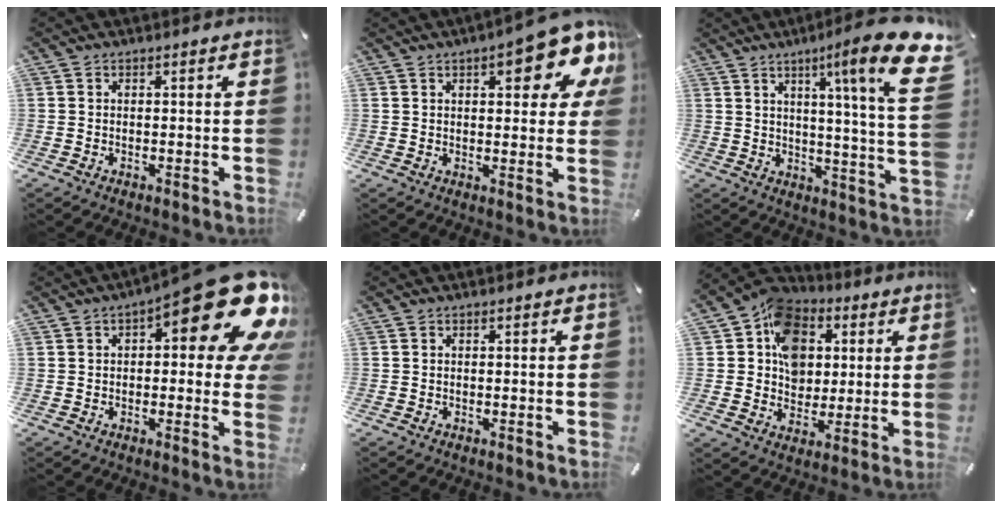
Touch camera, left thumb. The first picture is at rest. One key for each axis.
{"total": 14.2, "fx": 7.2, "fy": 5.2, "fz": 11.0, "tx": -0.135, "ty": -0.039, "tz": 0.114}
{"total": 18.3, "fx": 8.0, "fy": 1.4, "fz": 16.4, "tx": -0.247, "ty": -0.053, "tz": 0.103}
{"total": 21.3, "fx": 10.0, "fy": 7.7, "fz": 17.1, "tx": -0.219, "ty": -0.070, "tz": 0.162}
{"total": 0.0}
{"total": 11.8, "fx": 2.8, "fy": 10.2, "fz": 5.3, "tx": -0.090, "ty": -0.006, "tz": 0.053}